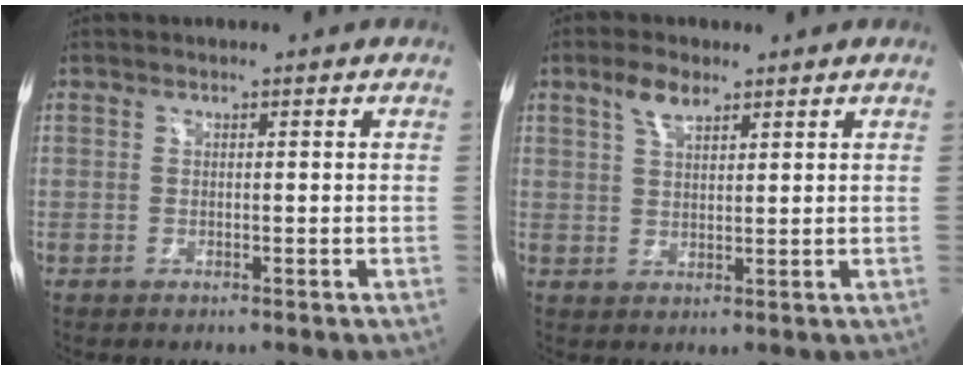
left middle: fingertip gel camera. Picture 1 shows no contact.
{"total": 4.1, "force": [2.7, 1.4, 2.6], "torque": [-0.057, 0.008, 0.055]}